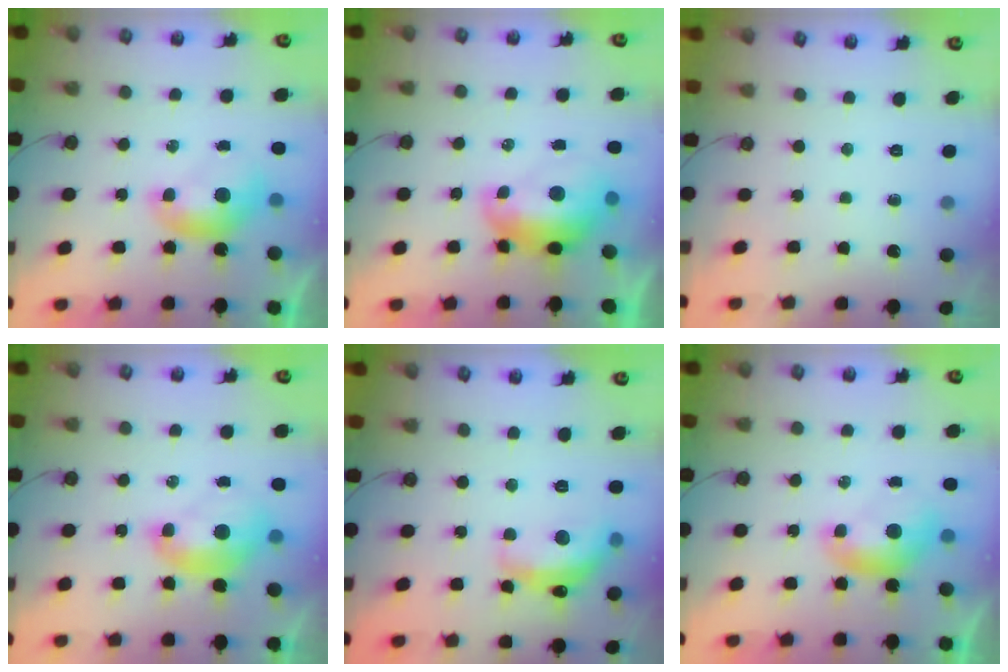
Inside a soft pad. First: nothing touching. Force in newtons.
{"total": 2.9, "press": 2.8, "slide": 0.7}
{"total": 0.0}
{"total": 2.2, "press": 2.1, "slide": 0.6}
{"total": 8.2, "press": 8.2, "slide": 0.7}
{"total": 0.0}